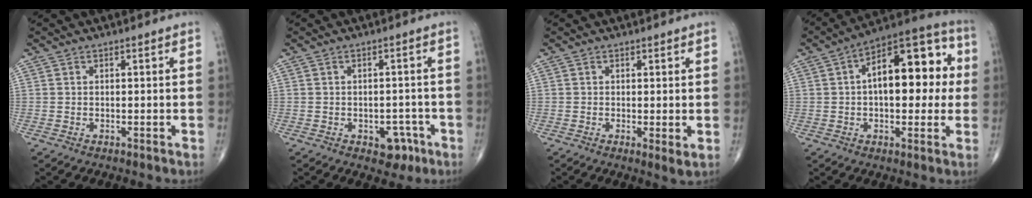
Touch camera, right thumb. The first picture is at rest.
{"total": 4.7, "force": [-2.3, 3.2, 2.7], "torque": [-0.008, 0.015, -0.025]}
{"total": 2.2, "force": [0.0, 0.4, 2.2], "torque": [-0.038, -0.010, -0.005]}
{"total": 19.1, "force": [2.5, 9.5, 16.4], "torque": [-0.206, 0.035, 0.026]}